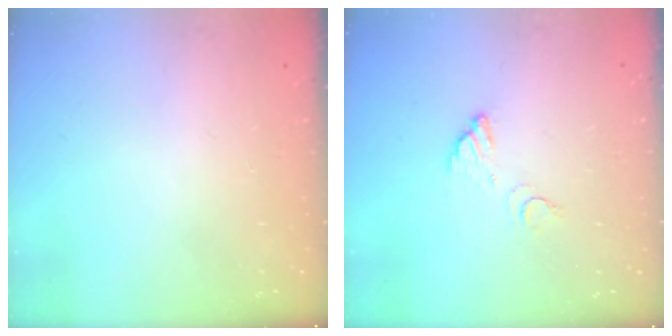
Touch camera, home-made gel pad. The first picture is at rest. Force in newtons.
{"total": 3.5, "press": 3.4, "slide": 0.2}